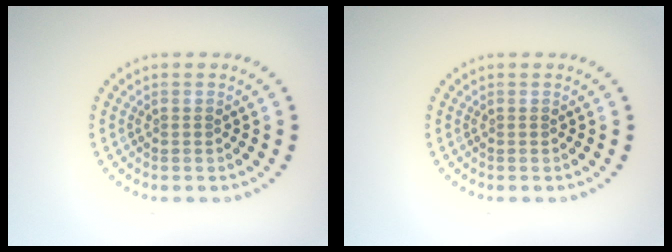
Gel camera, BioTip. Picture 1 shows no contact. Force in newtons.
{"total": 0.0}